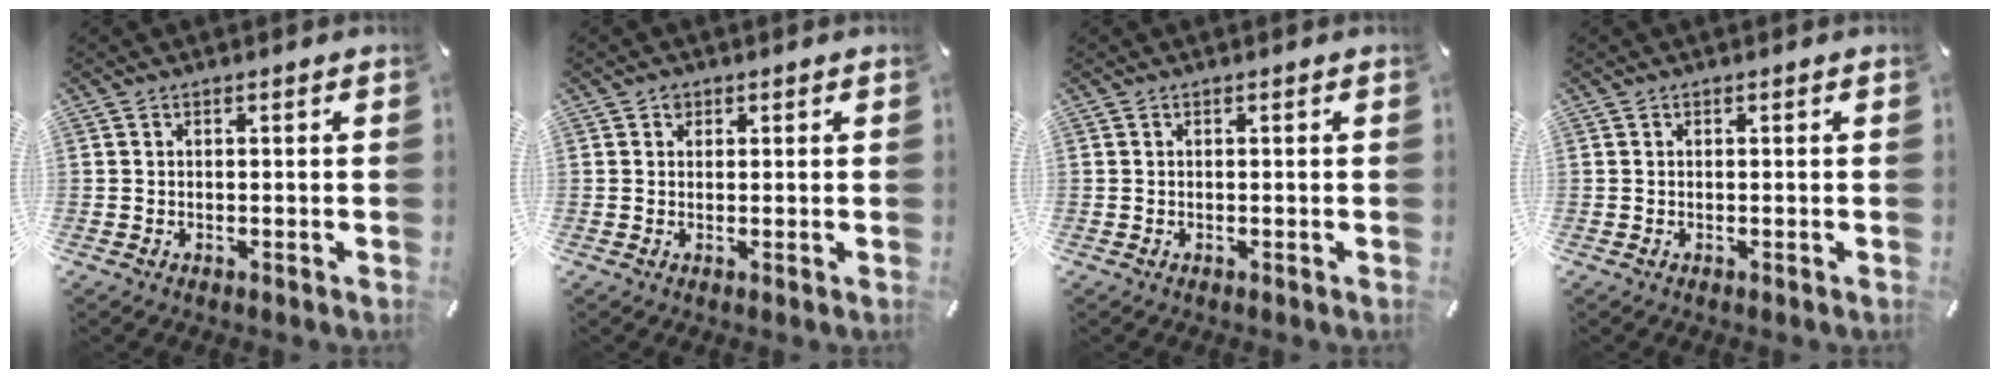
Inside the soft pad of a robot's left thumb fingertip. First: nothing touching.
{"total": 1.3, "force": [0.4, 1.2, 0.1], "torque": [0.005, 0.002, 0.004]}
{"total": 0.0}
{"total": 0.0}